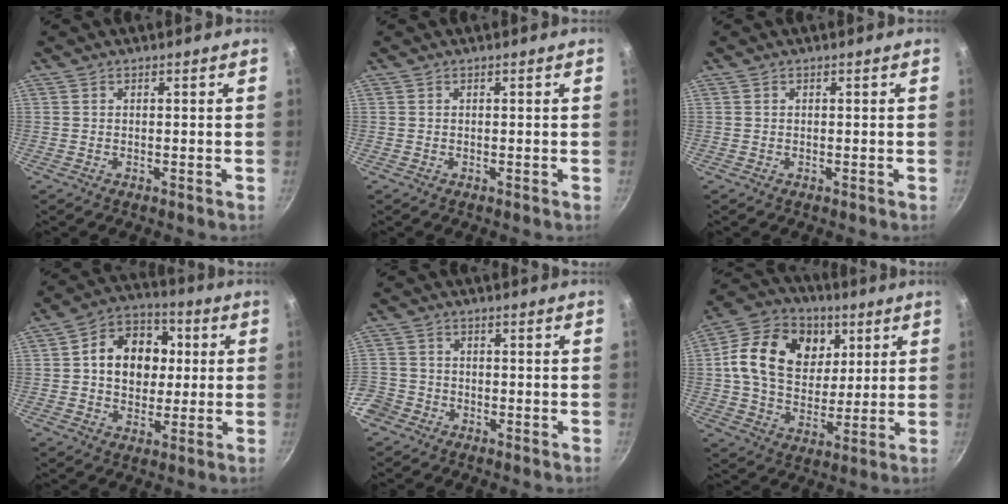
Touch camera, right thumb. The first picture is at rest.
{"total": 0.0}
{"total": 0.0}
{"total": 14.1, "force": [1.8, 11.0, 8.6], "torque": [-0.098, 0.016, 0.016]}
{"total": 7.8, "force": [-3.6, 6.4, 2.6], "torque": [-0.064, 0.039, -0.070]}
{"total": 19.5, "force": [5.4, 14.7, 11.7], "torque": [-0.183, -0.001, 0.083]}